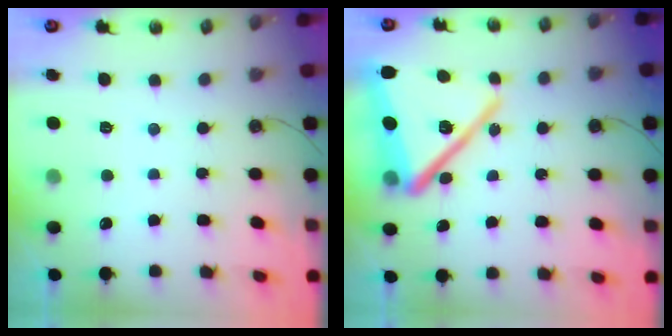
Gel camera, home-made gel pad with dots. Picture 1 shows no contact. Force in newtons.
{"total": 22.6, "press": 22.6, "slide": 1.7}